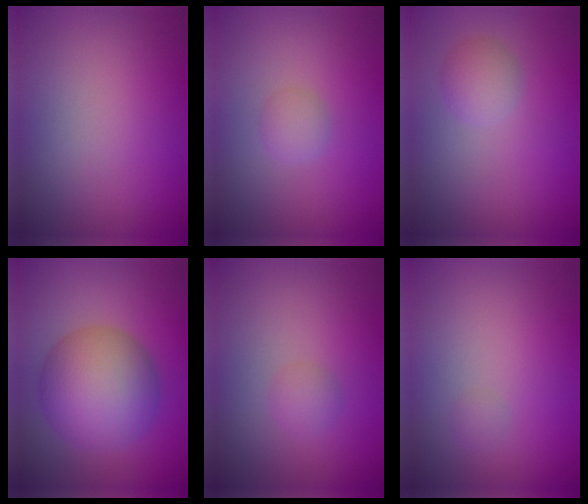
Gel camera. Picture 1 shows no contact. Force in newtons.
{"total": 1.4, "press": 1.4, "slide": 0.0}
{"total": 2.2, "press": 2.2, "slide": 0.1}
{"total": 9.7, "press": 9.7, "slide": 0.1}
{"total": 1.5, "press": 1.5, "slide": 0.1}
{"total": 0.7, "press": 0.7, "slide": 0.0}